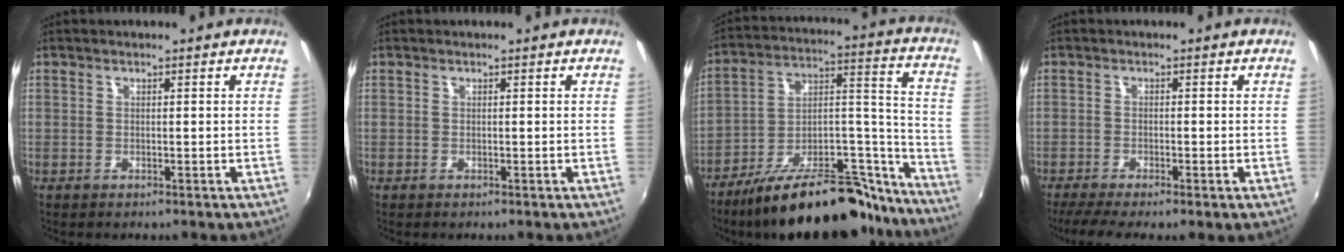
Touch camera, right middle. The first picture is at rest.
{"total": 0.0}
{"total": 27.3, "force": [-21.7, 8.4, 14.3], "torque": [-0.198, 0.025, -0.317]}
{"total": 5.7, "force": [-4.0, 0.1, 4.1], "torque": [-0.083, -0.020, -0.066]}